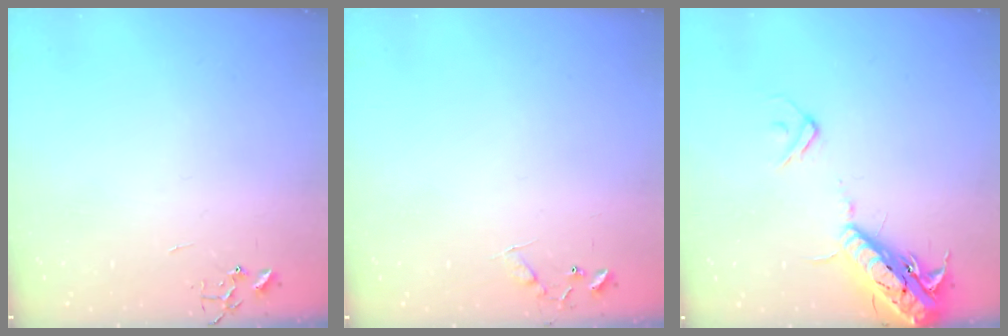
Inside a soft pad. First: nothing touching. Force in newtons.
{"total": 6.5, "press": 6.5, "slide": 0.6}
{"total": 17.1, "press": 16.7, "slide": 3.7}